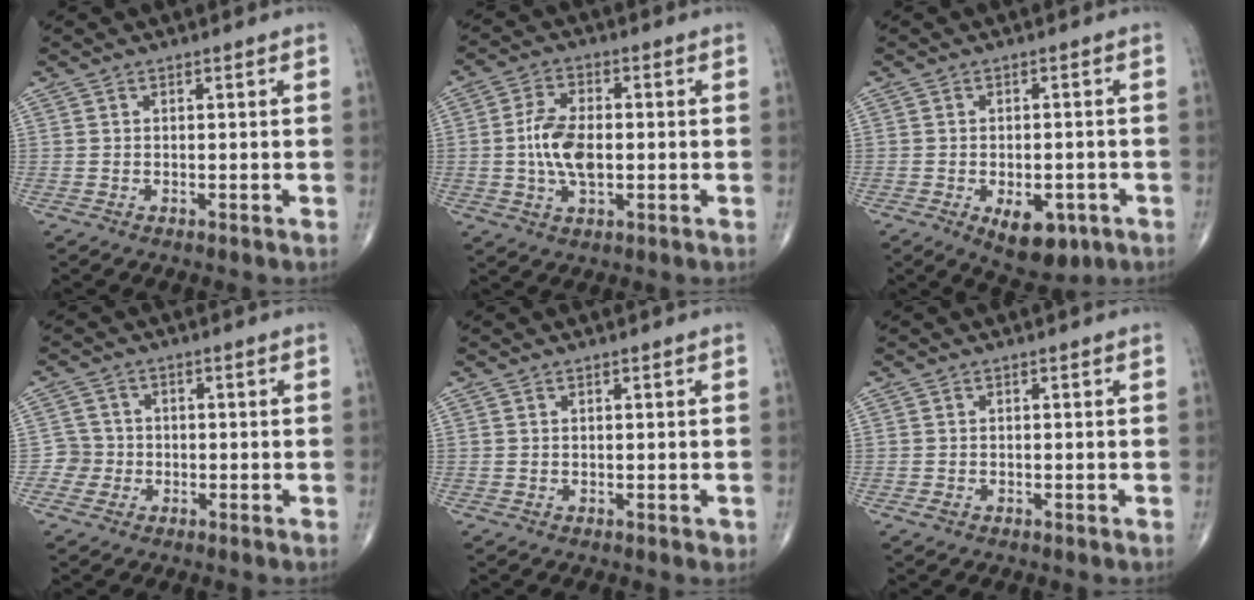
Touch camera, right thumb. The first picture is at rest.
{"total": 8.5, "force": [-0.5, 4.5, 7.2], "torque": [-0.139, 0.000, -0.011]}
{"total": 8.3, "force": [-3.3, 4.6, 6.0], "torque": [-0.070, 0.004, -0.035]}
{"total": 3.1, "force": [-0.9, 3.0, -0.2], "torque": [0.026, 0.011, -0.025]}
{"total": 0.5, "force": [0.3, 0.3, 0.3], "torque": [-0.002, -0.001, 0.004]}
{"total": 0.6, "force": [-0.2, 0.5, 0.3], "torque": [-0.009, -0.002, -0.004]}